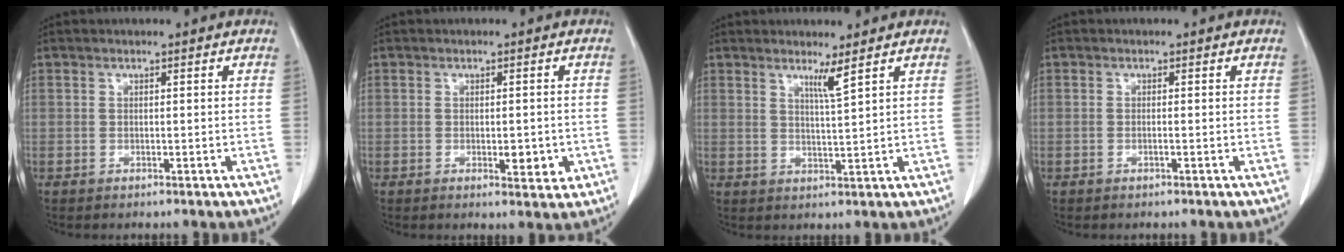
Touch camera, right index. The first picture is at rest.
{"total": 3.5, "force": [-0.8, 1.3, 3.1], "torque": [-0.043, -0.003, -0.007]}
{"total": 2.7, "force": [1.9, -0.8, 1.8], "torque": [-0.031, -0.016, 0.037]}
{"total": 0.6, "force": [-0.2, 0.0, 0.5], "torque": [-0.011, 0.001, -0.004]}